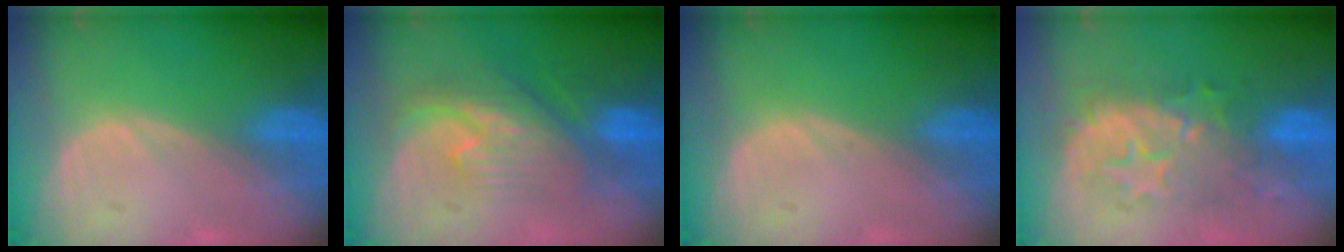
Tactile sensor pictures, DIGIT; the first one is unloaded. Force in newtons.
{"total": 7.9, "press": 7.5, "slide": 2.5}
{"total": 0.0}
{"total": 8.7, "press": 8.7, "slide": 0.4}